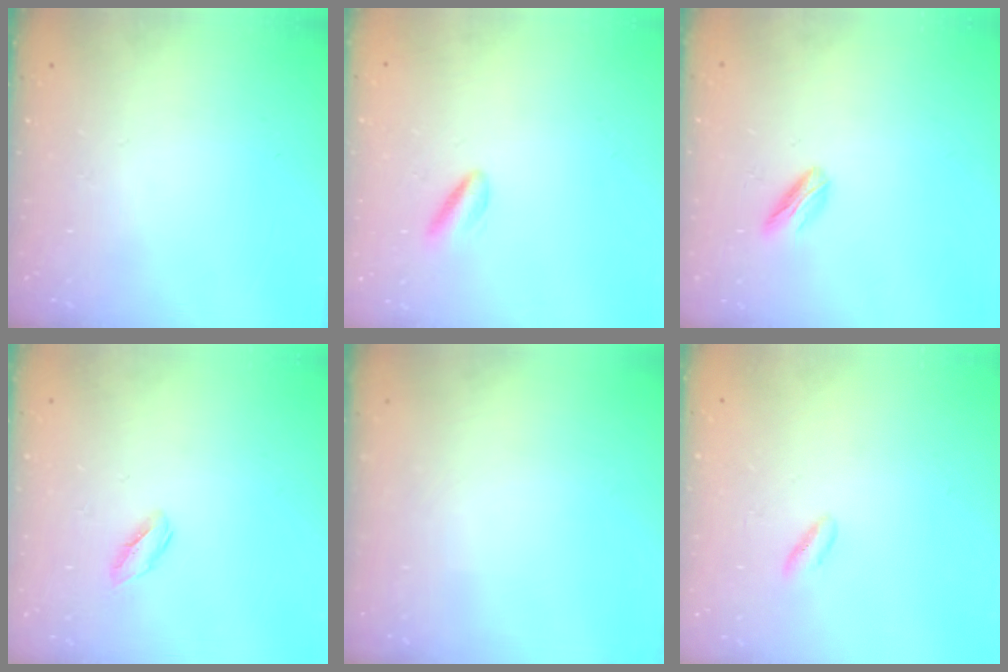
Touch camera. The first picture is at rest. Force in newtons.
{"total": 2.4, "press": 2.3, "slide": 0.9}
{"total": 3.0, "press": 2.9, "slide": 0.7}
{"total": 2.2, "press": 2.1, "slide": 0.6}
{"total": 0.0}
{"total": 1.8, "press": 1.6, "slide": 0.8}